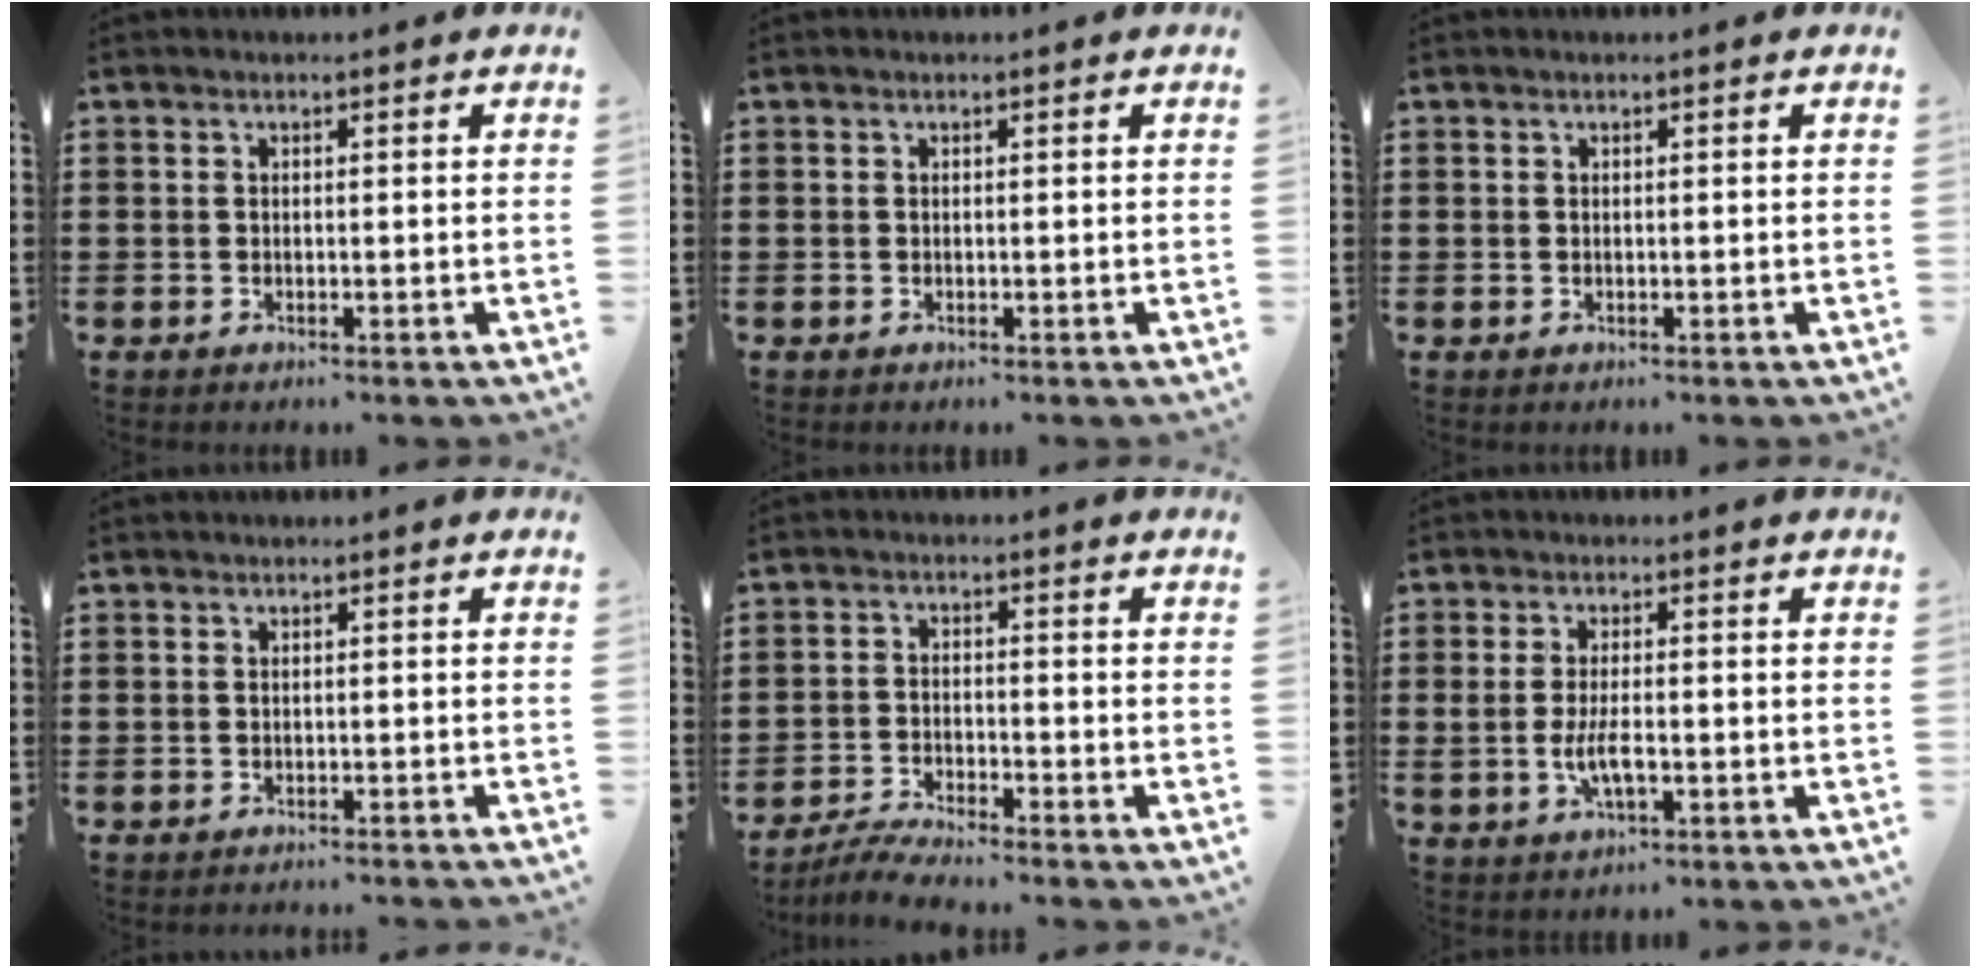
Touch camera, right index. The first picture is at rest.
{"total": 0.0}
{"total": 0.0}
{"total": 0.7, "force": [-0.7, -0.1, 0.0], "torque": [-0.002, -0.001, -0.016]}
{"total": 3.8, "force": [-3.7, -0.2, 0.8], "torque": [-0.023, 0.000, -0.077]}
{"total": 4.5, "force": [-0.9, 1.8, 4.1], "torque": [-0.093, -0.003, -0.022]}